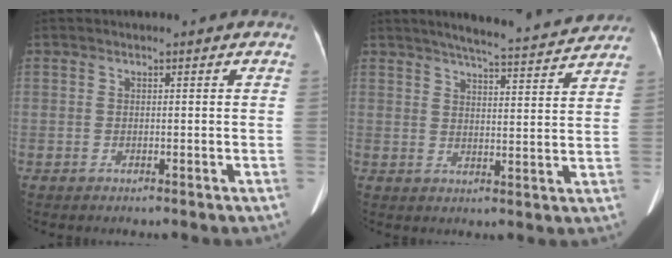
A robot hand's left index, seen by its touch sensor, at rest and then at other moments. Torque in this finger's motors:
{"motor_torque": [-0.09, -0.59, 0.00, 0.03]}